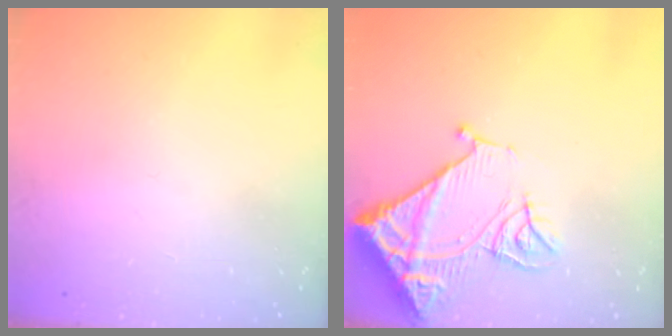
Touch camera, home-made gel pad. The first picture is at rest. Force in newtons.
{"total": 14.3, "press": 14.2, "slide": 1.8}